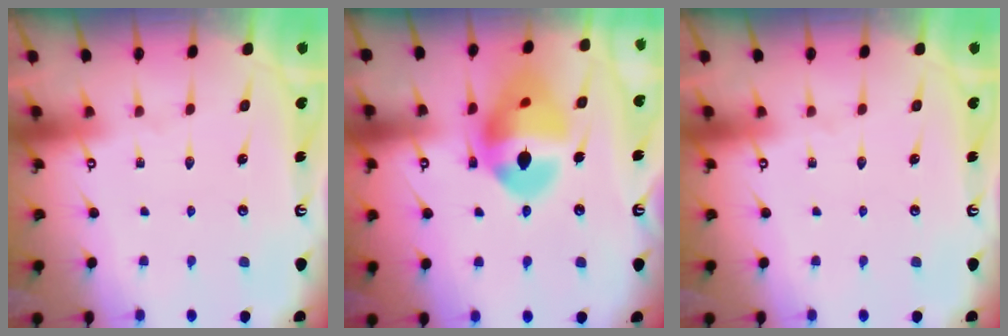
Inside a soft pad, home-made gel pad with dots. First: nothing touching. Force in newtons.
{"total": 16.1, "press": 15.1, "slide": 5.5}
{"total": 0.0}